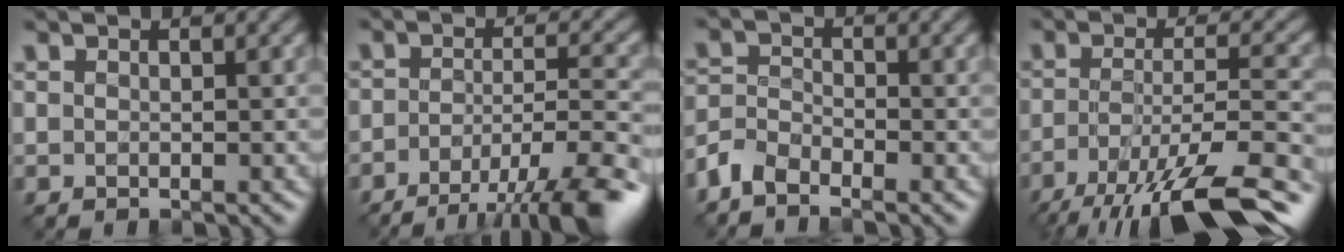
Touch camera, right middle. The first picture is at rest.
{"total": 9.1, "force": [-6.3, 2.2, 6.1], "torque": [-0.098, -0.006, -0.098]}
{"total": 3.0, "force": [-2.4, 1.3, 1.3], "torque": [-0.027, 0.002, -0.062]}
{"total": 12.1, "force": [-8.2, 3.0, 8.5], "torque": [-0.160, -0.006, -0.132]}